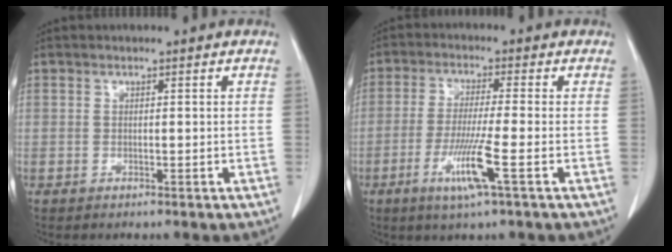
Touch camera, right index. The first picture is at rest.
{"total": 7.7, "force": [-3.1, -0.6, 7.0], "torque": [-0.137, -0.022, -0.061]}